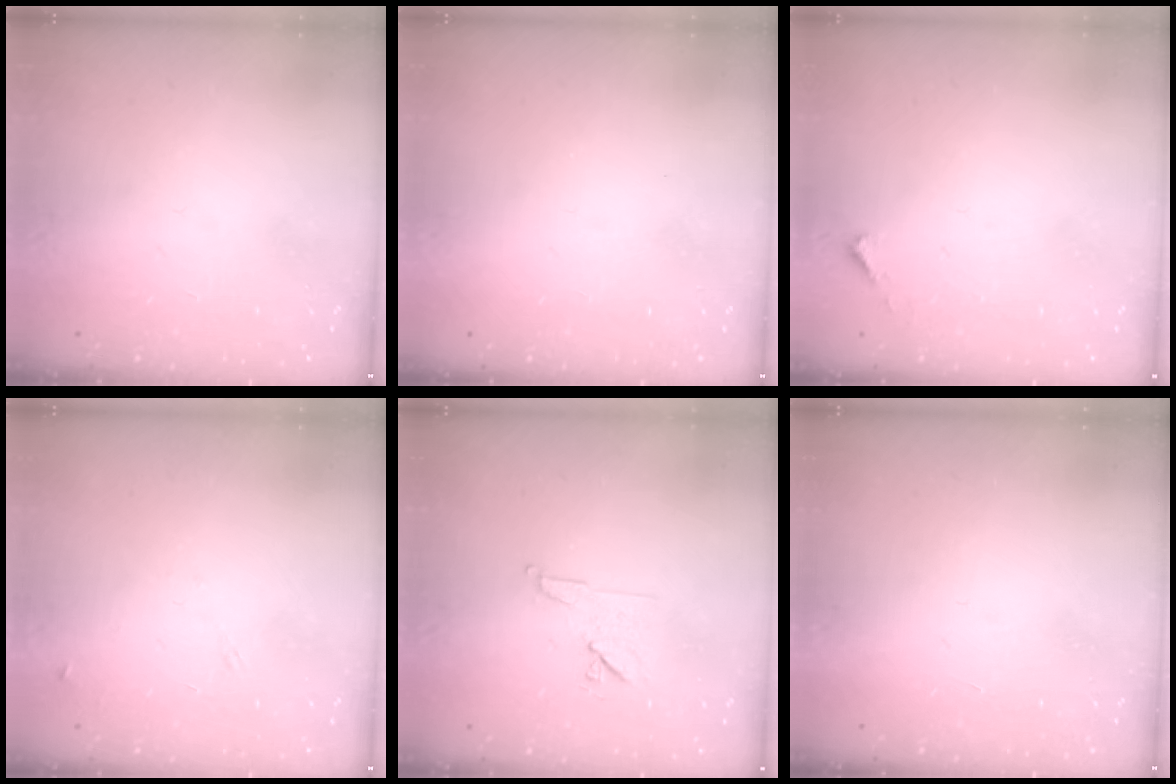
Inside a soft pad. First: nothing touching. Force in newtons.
{"total": 1.5, "press": 1.5, "slide": 0.1}
{"total": 2.1, "press": 2.1, "slide": 0.2}
{"total": 5.7, "press": 5.6, "slide": 0.7}
{"total": 7.5, "press": 7.4, "slide": 1.3}
{"total": 1.5, "press": 1.5, "slide": 0.1}